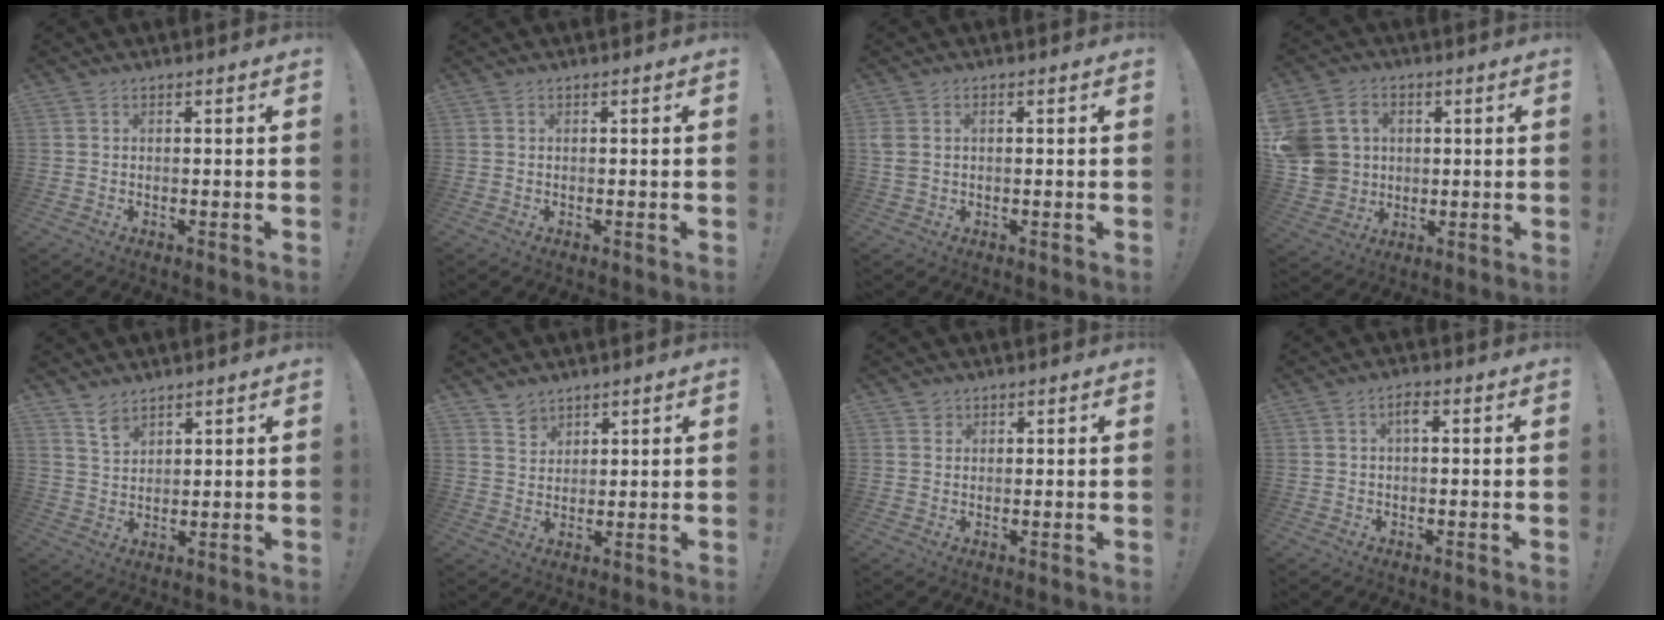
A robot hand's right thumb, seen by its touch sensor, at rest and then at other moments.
{"total": 0.0}
{"total": 2.3, "force": [0.4, 1.6, 1.6], "torque": [-0.036, 0.008, 0.010]}
{"total": 12.2, "force": [1.9, 11.0, 4.9], "torque": [-0.097, 0.000, 0.047]}
{"total": 4.8, "force": [3.9, 2.1, 1.8], "torque": [-0.030, -0.026, 0.073]}
{"total": 4.5, "force": [3.6, 2.7, 0.3], "torque": [0.000, -0.031, 0.066]}
{"total": 1.6, "force": [1.1, 1.2, 0.2], "torque": [0.009, -0.009, 0.017]}
{"total": 2.5, "force": [0.4, 0.8, 2.4], "torque": [-0.034, 0.003, -0.001]}